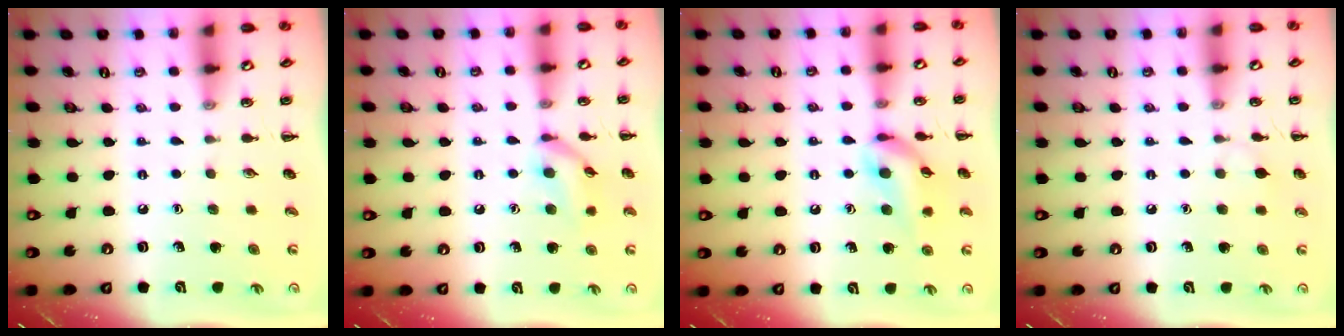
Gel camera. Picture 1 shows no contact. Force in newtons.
{"total": 10.0, "press": 9.9, "slide": 1.3}
{"total": 13.2, "press": 13.0, "slide": 2.1}
{"total": 5.4, "press": 5.1, "slide": 1.8}